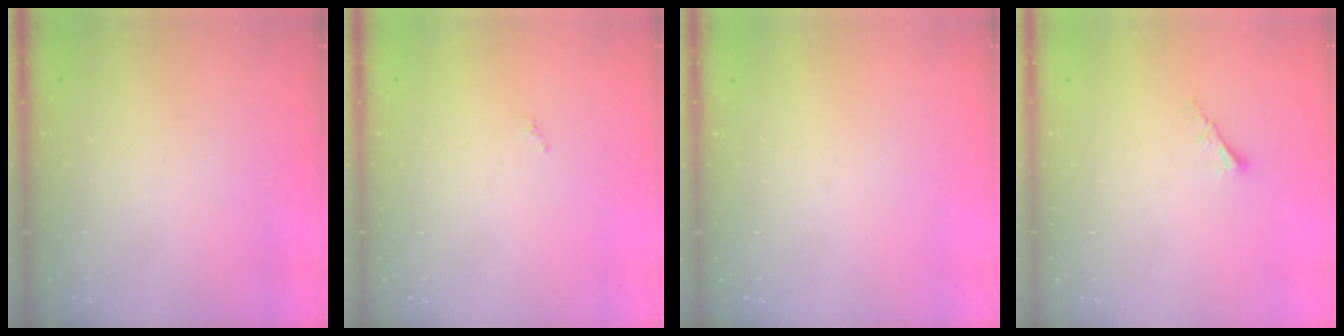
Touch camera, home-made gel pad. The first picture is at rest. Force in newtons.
{"total": 0.0}
{"total": 0.0}
{"total": 2.2, "press": 2.2, "slide": 0.4}